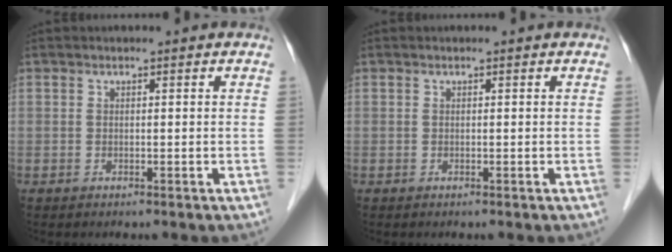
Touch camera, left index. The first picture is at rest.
{"total": 0.0}